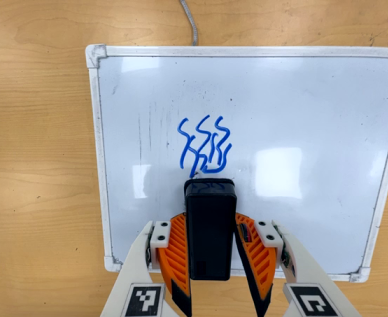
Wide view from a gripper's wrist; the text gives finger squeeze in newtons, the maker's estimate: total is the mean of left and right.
{"total": 4.8, "left": 3.6, "right": 6.0}